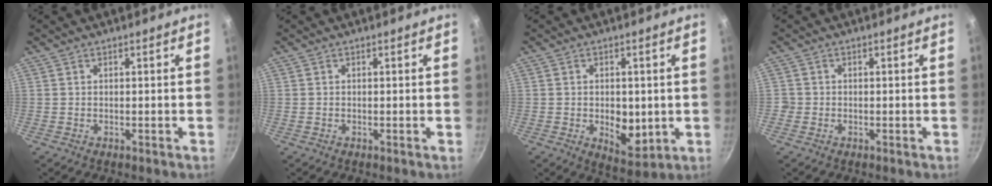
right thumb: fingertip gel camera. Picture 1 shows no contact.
{"total": 0.0}
{"total": 7.8, "force": [-0.8, 4.5, 6.3], "torque": [-0.074, -0.019, -0.004]}
{"total": 1.1, "force": [-0.4, 1.0, 0.1], "torque": [0.001, 0.003, -0.007]}